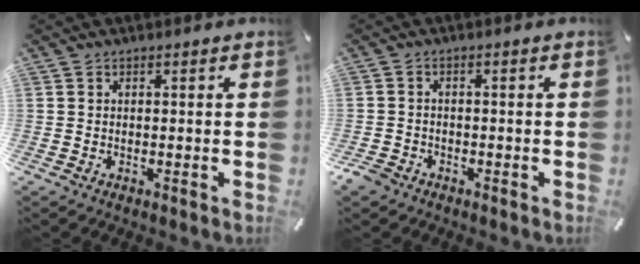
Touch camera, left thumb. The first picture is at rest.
{"total": 2.7, "force": [-1.9, 1.8, 0.7], "torque": [-0.025, 0.007, -0.042]}